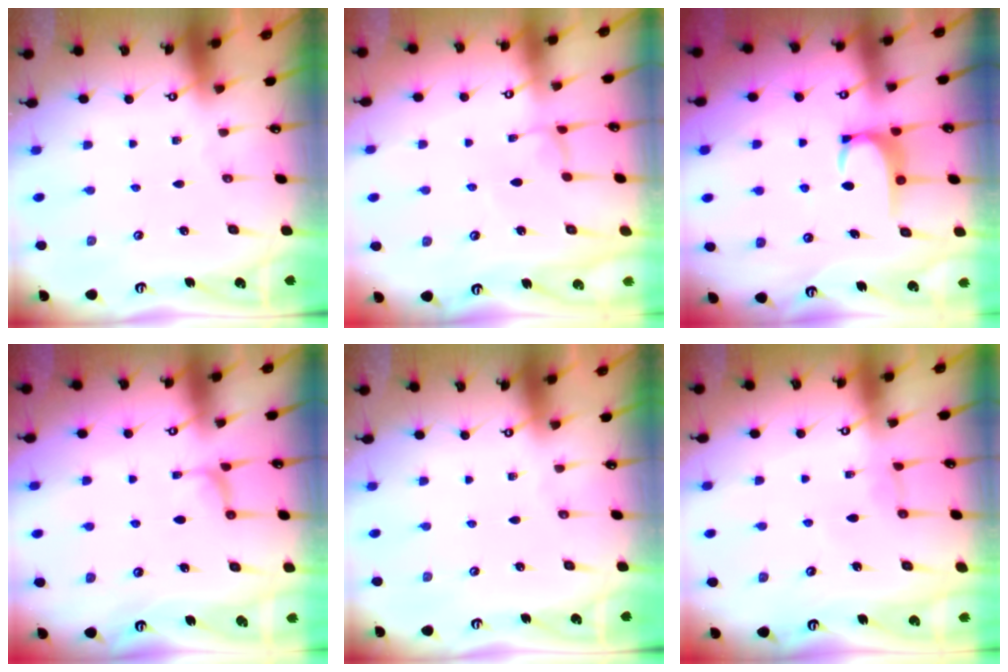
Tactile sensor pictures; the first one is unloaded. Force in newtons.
{"total": 0.7, "press": 0.5, "slide": 0.5}
{"total": 3.4, "press": 3.3, "slide": 0.4}
{"total": 1.7, "press": 1.7, "slide": 0.4}
{"total": 0.0}
{"total": 0.6, "press": 0.5, "slide": 0.4}